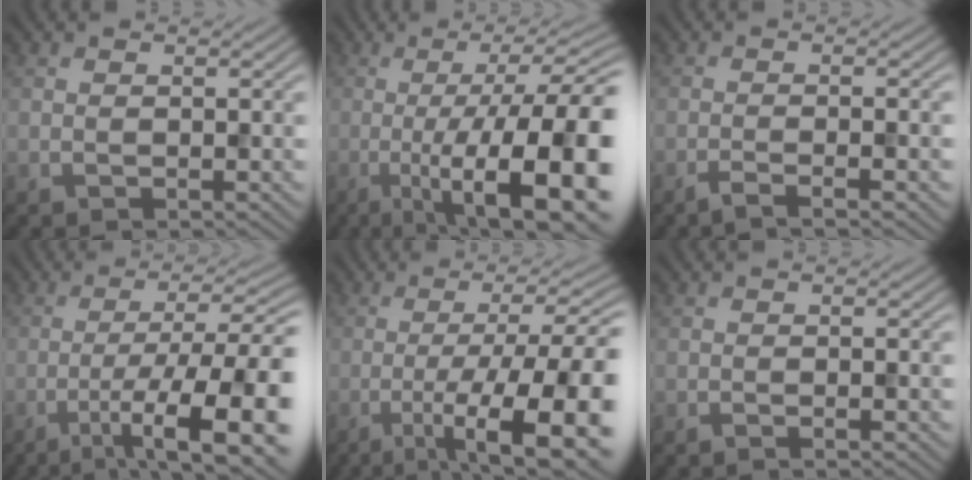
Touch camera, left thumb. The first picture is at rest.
{"total": 16.9, "force": [-4.5, 5.1, 15.5], "torque": [-0.216, -0.004, -0.061]}
{"total": 3.2, "force": [-1.9, 0.5, 2.5], "torque": [-0.033, 0.007, -0.047]}
{"total": 13.2, "force": [-5.5, 3.5, 11.5], "torque": [-0.182, -0.002, -0.079]}
{"total": 14.8, "force": [-5.6, 4.1, 13.1], "torque": [-0.194, 0.000, -0.080]}
{"total": 1.3, "force": [-0.7, 0.1, 1.2], "torque": [-0.019, 0.004, -0.015]}